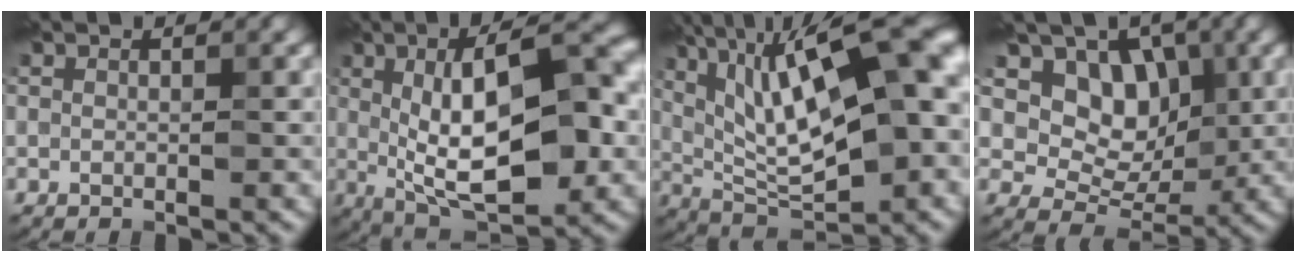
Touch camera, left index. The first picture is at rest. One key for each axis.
{"total": 12.6, "fx": 0.2, "fy": 4.5, "fz": 11.7, "tx": -0.172, "ty": 0.011, "tz": -0.003}
{"total": 16.8, "fx": 4.5, "fy": 5.7, "fz": 15.2, "tx": -0.235, "ty": 0.022, "tz": 0.069}
{"total": 7.7, "fx": 2.6, "fy": 6.0, "fz": 4.1, "tx": -0.060, "ty": -0.006, "tz": 0.046}